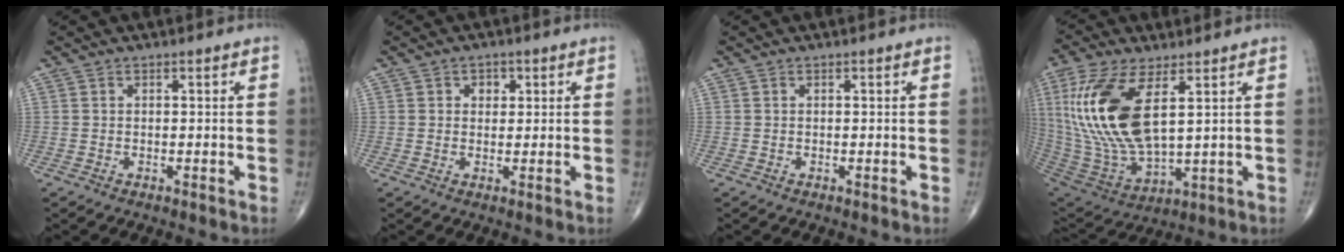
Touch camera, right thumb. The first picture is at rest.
{"total": 2.4, "force": [0.9, 1.9, 1.1], "torque": [-0.001, -0.001, 0.010]}
{"total": 0.0}
{"total": 20.4, "force": [5.7, 8.7, 17.6], "torque": [-0.384, -0.030, 0.119]}